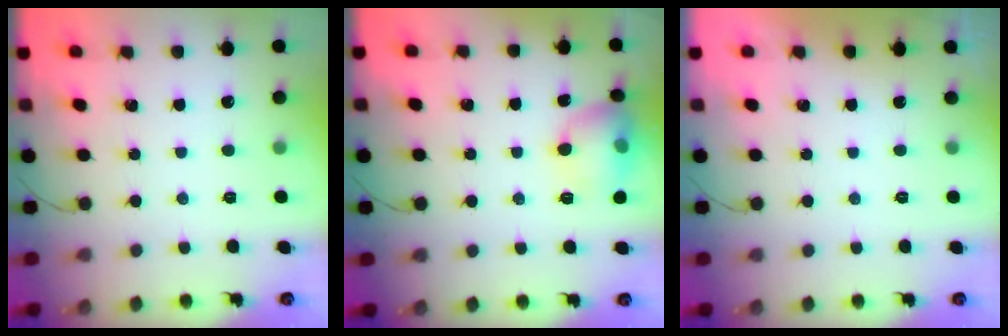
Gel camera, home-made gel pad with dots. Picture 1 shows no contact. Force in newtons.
{"total": 12.2, "press": 12.0, "slide": 1.9}
{"total": 0.0}